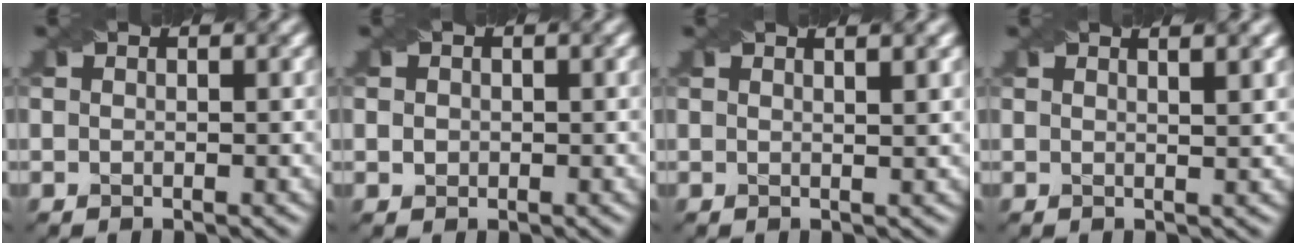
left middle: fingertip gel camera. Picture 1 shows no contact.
{"total": 1.1, "force": [0.2, 1.0, 0.4], "torque": [-0.007, 0.000, 0.003]}
{"total": 2.8, "force": [1.7, 1.0, 2.0], "torque": [-0.007, 0.009, -0.001]}
{"total": 3.4, "force": [2.0, 1.2, 2.5], "torque": [-0.007, 0.013, -0.001]}